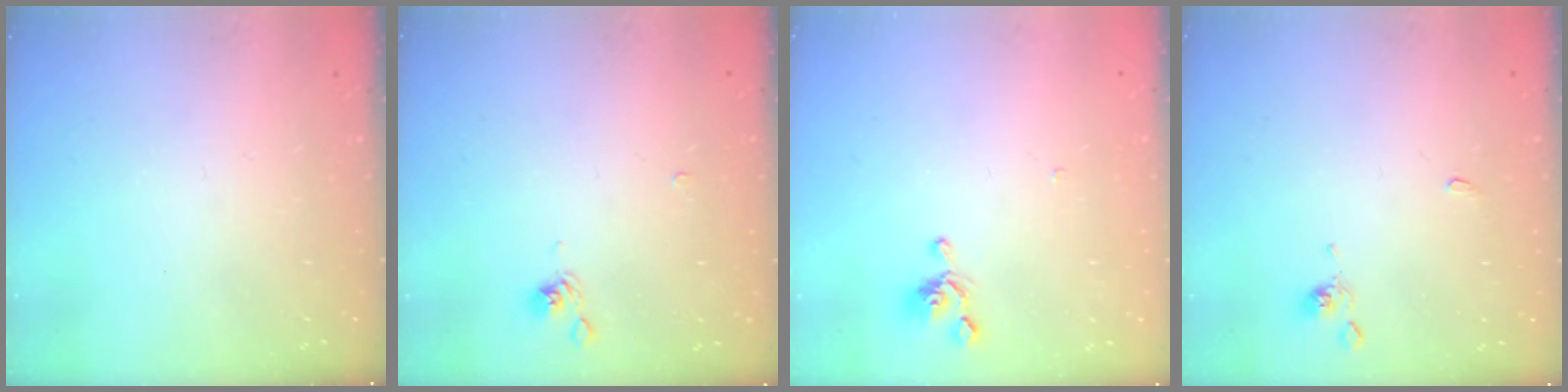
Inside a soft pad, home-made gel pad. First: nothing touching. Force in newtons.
{"total": 2.9, "press": 2.8, "slide": 0.5}
{"total": 0.8, "press": 0.7, "slide": 0.5}
{"total": 0.0}